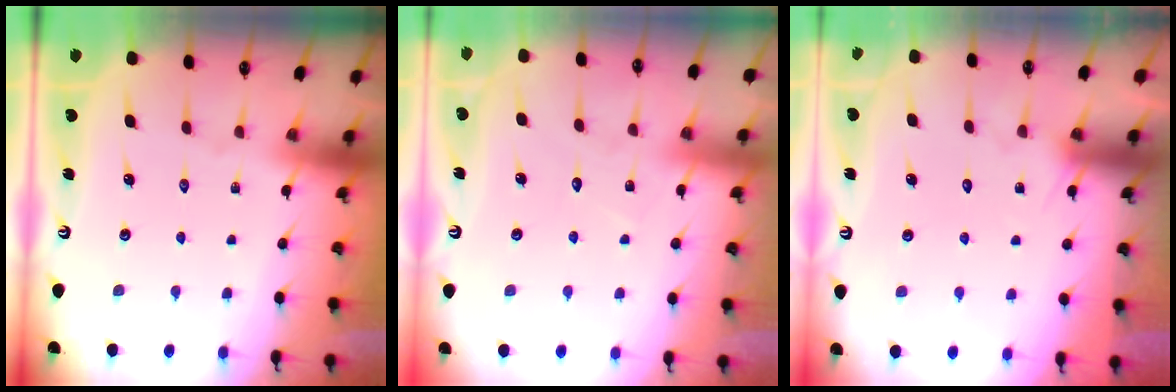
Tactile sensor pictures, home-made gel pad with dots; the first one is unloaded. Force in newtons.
{"total": 5.0, "press": 5.0, "slide": 0.6}
{"total": 6.1, "press": 6.1, "slide": 0.5}